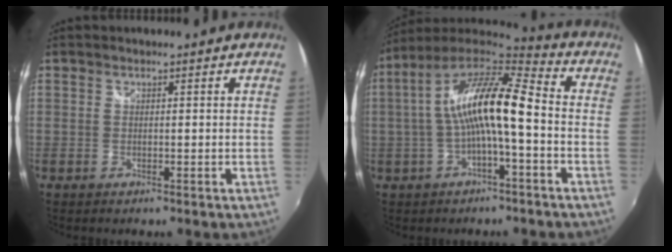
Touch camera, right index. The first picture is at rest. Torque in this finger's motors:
{"motor_torque": [1.09, -0.30, 1.05, 0.21]}